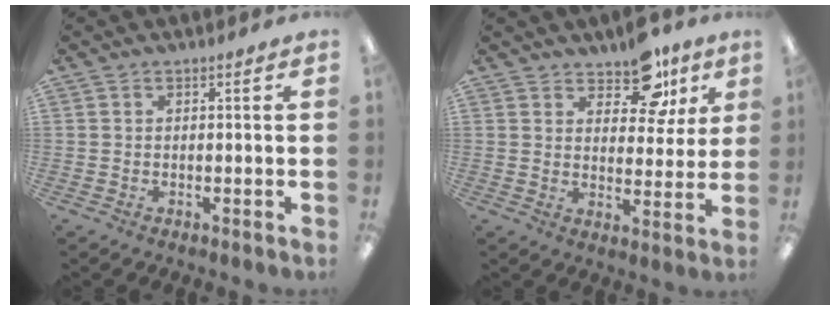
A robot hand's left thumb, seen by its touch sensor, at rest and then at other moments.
{"total": 11.8, "force": [8.1, 6.1, 6.2], "torque": [-0.076, -0.041, 0.141]}